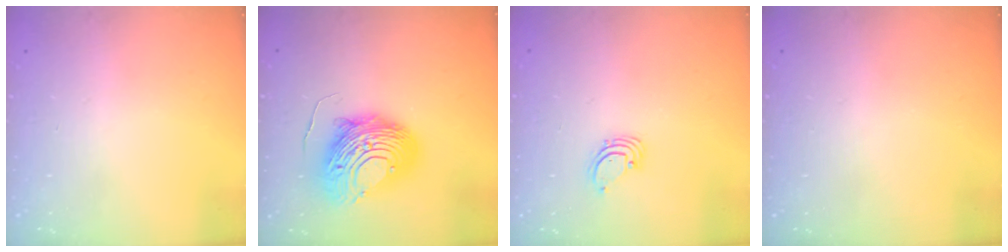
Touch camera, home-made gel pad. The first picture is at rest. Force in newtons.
{"total": 14.9, "press": 14.8, "slide": 1.3}
{"total": 1.6, "press": 1.6, "slide": 0.1}
{"total": 0.0}